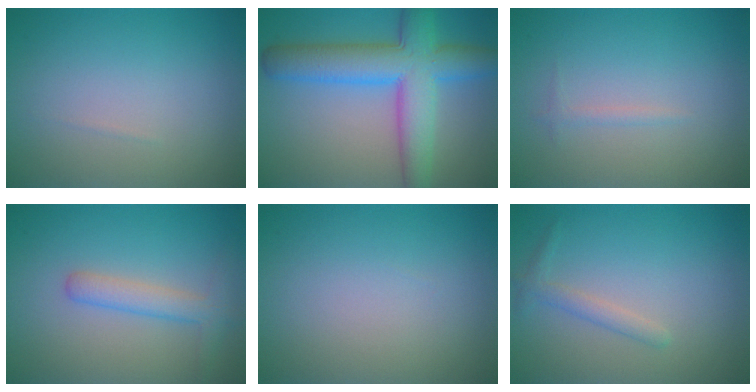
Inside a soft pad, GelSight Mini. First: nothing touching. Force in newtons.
{"total": 8.5, "press": 8.5, "slide": 0.3}
{"total": 0.7, "press": 0.7, "slide": 0.1}
{"total": 2.7, "press": 2.7, "slide": 0.1}
{"total": 0.0}
{"total": 1.5, "press": 1.5, "slide": 0.1}